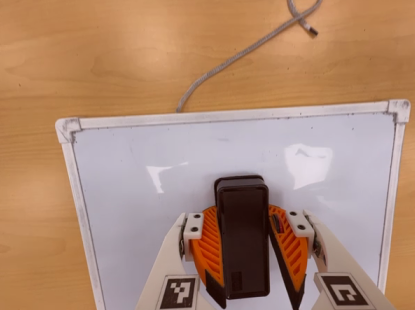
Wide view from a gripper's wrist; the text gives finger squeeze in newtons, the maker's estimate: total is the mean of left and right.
{"total": 16.1, "left": 18.7, "right": 13.5}